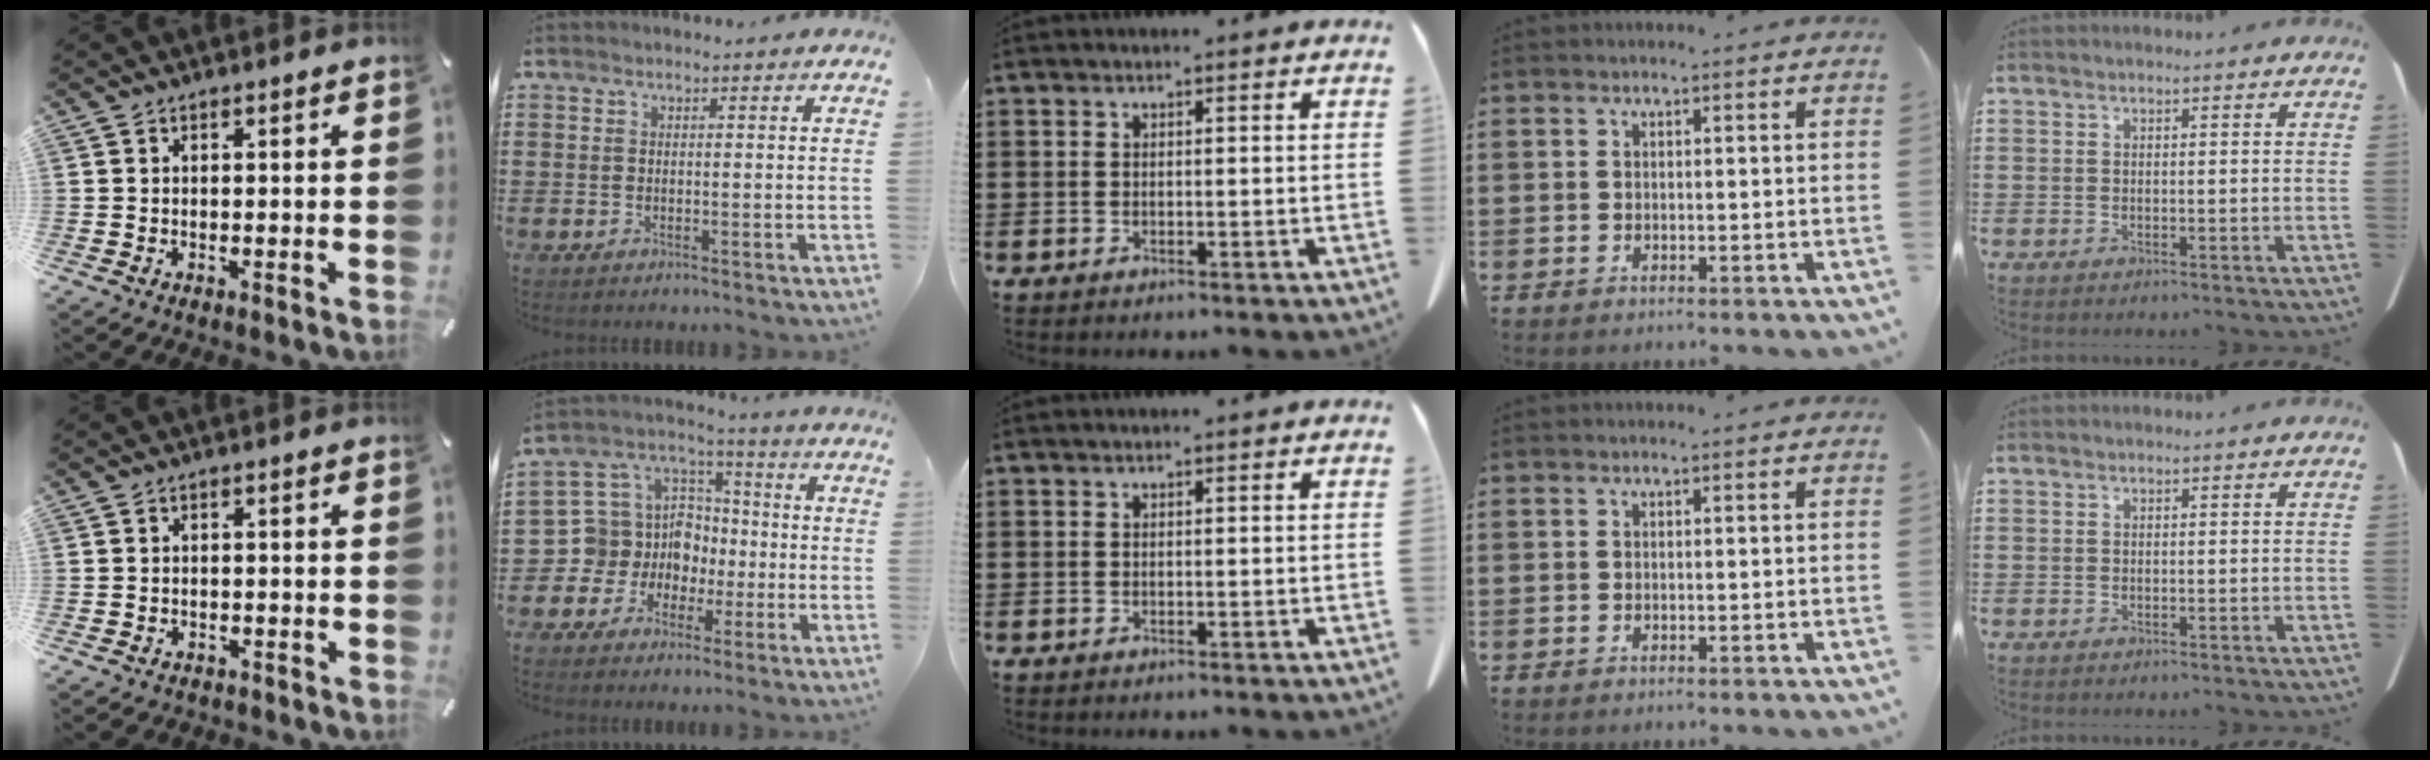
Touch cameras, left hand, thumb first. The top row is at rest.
{"thumb": {"total": 1.7, "force": [-1.3, 1.0, 0.3], "torque": [-0.014, 0.005, -0.033]}, "index": {"total": 10.3, "force": [-1.7, 9.9, 2.3], "torque": [-0.100, -0.001, -0.027]}}